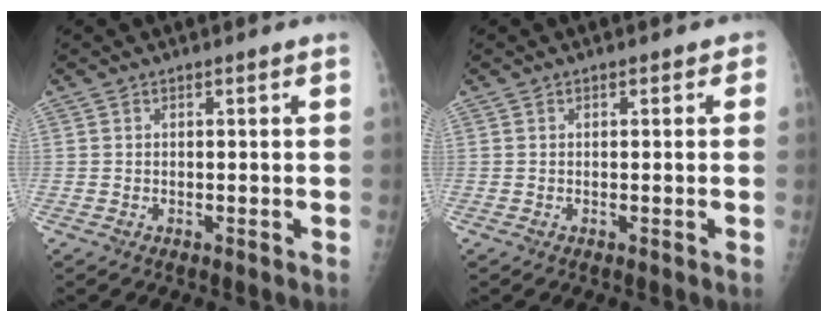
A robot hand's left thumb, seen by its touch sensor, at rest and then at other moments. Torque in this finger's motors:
{"motor_torque": [-0.04, -0.01, -0.15, 0.03, 0.04]}